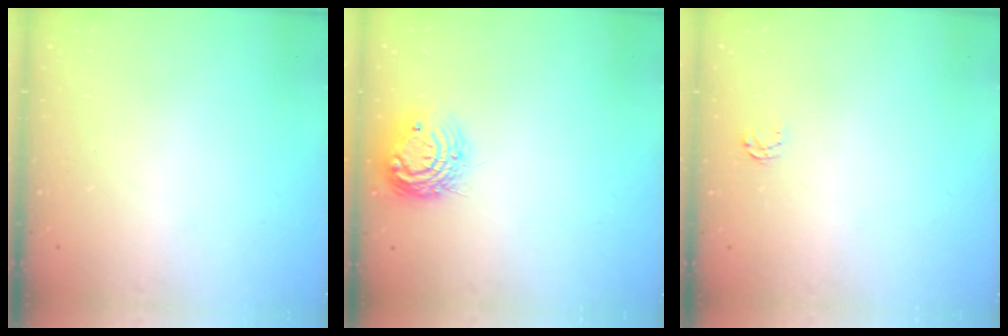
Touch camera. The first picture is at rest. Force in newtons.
{"total": 11.0, "press": 10.9, "slide": 0.8}
{"total": 2.6, "press": 2.6, "slide": 0.4}